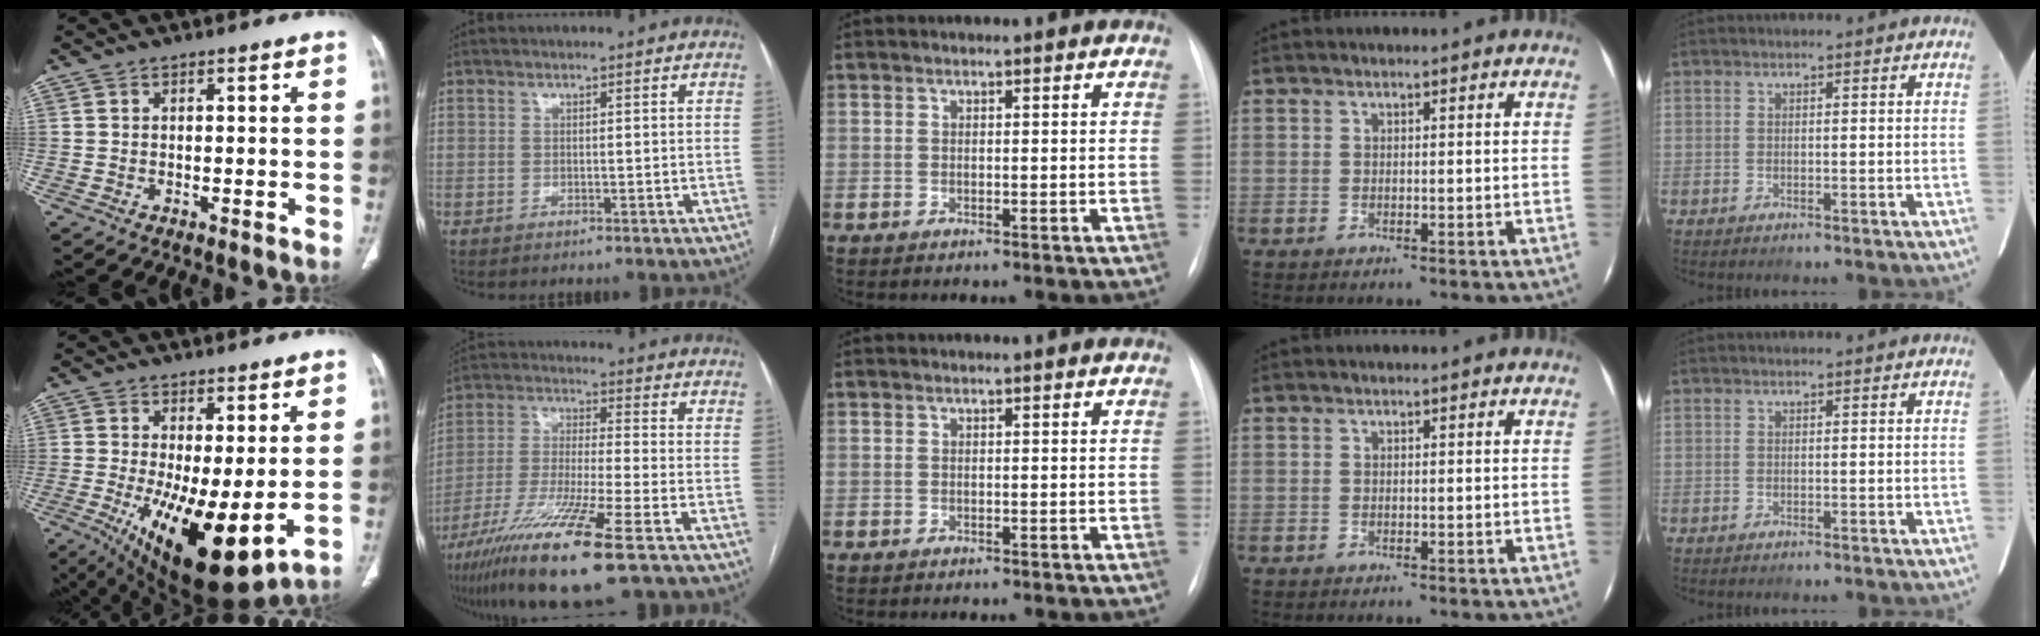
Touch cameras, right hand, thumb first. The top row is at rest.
{"thumb": {"total": 16.5, "force": [-2.4, 6.1, 15.2], "torque": [-0.261, -0.033, -0.016]}, "index": {"total": 16.3, "force": [-9.4, 0.1, 13.4], "torque": [-0.268, -0.046, -0.172]}}